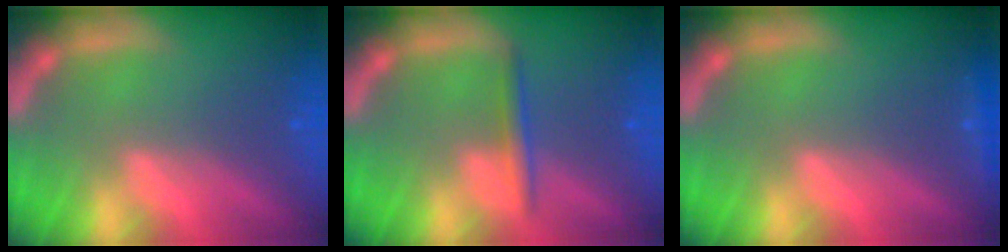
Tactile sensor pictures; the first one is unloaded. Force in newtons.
{"total": 1.9}
{"total": 0.9}